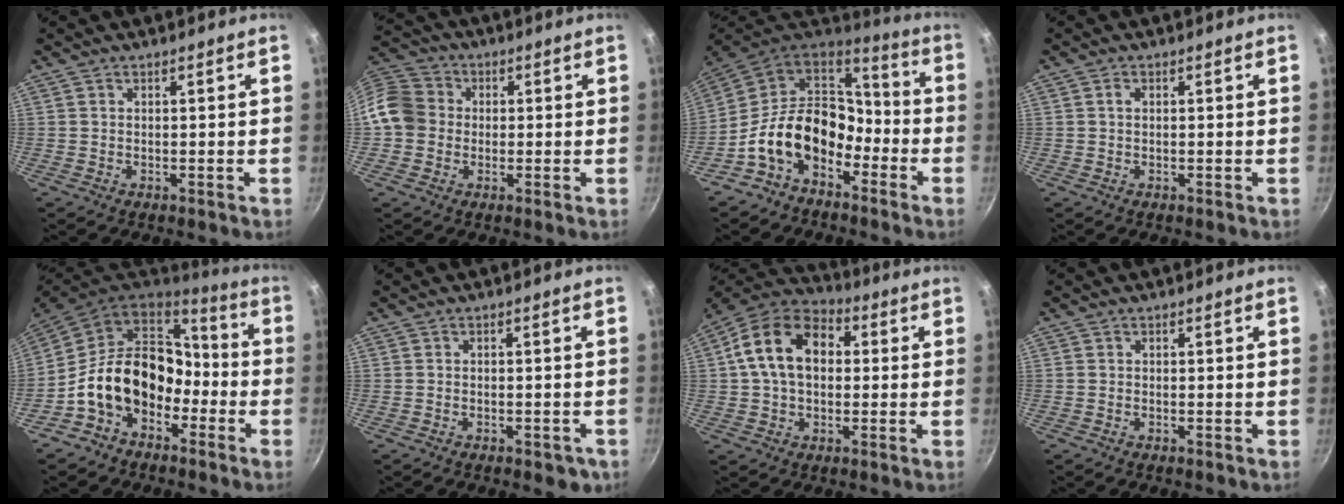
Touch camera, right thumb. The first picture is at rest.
{"total": 10.2, "force": [-0.5, 9.1, 4.6], "torque": [-0.060, 0.023, -0.030]}
{"total": 17.1, "force": [-6.2, 12.0, 10.5], "torque": [-0.148, 0.066, -0.127]}
{"total": 0.8, "force": [0.1, 0.5, 0.6], "torque": [-0.011, 0.003, 0.001]}
{"total": 17.4, "force": [-5.0, 13.0, 10.4], "torque": [-0.141, 0.069, -0.093]}
{"total": 3.5, "force": [-1.7, 1.9, 2.3], "torque": [-0.017, 0.016, -0.011]}
{"total": 15.0, "force": [2.1, 10.6, 10.4], "torque": [-0.150, 0.028, 0.017]}
{"total": 0.0}